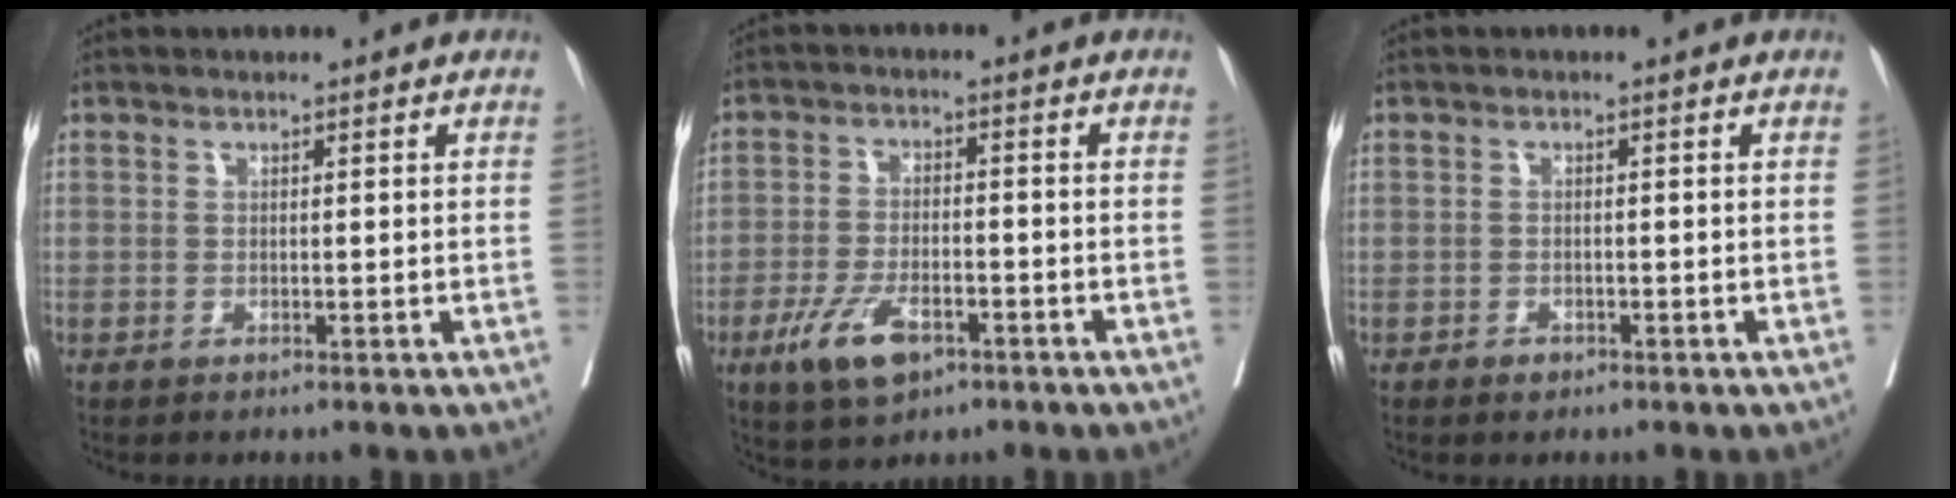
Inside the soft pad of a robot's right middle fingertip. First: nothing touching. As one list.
[{"total": 7.8, "force": [-4.2, 3.2, 5.7], "torque": [-0.117, -0.009, -0.071]}, {"total": 1.2, "force": [-0.8, 0.7, 0.4], "torque": [-0.007, 0.002, -0.010]}]